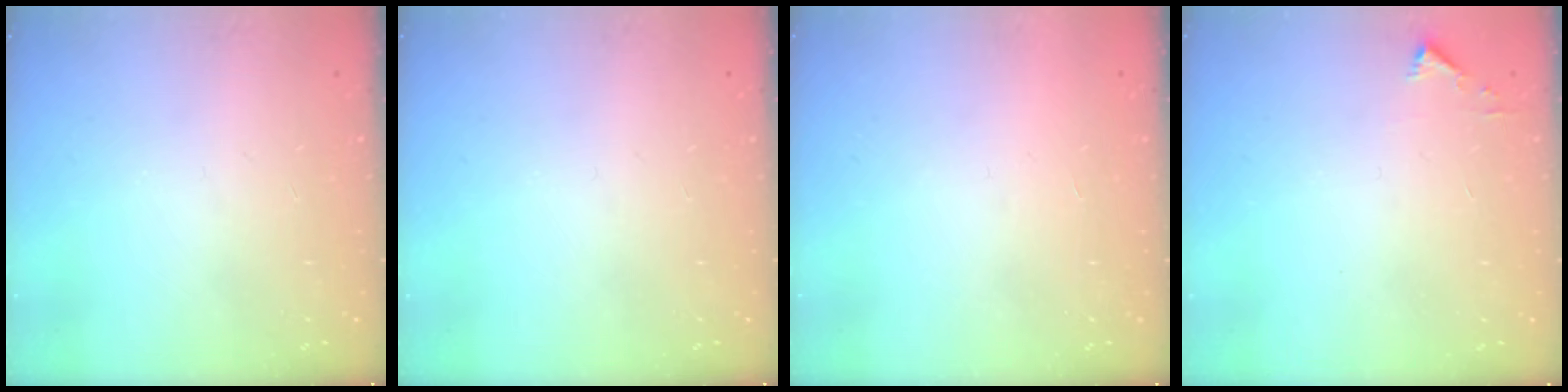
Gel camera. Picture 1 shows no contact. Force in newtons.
{"total": 0.0}
{"total": 1.7, "press": 1.7, "slide": 0.1}
{"total": 2.3, "press": 2.3, "slide": 0.2}